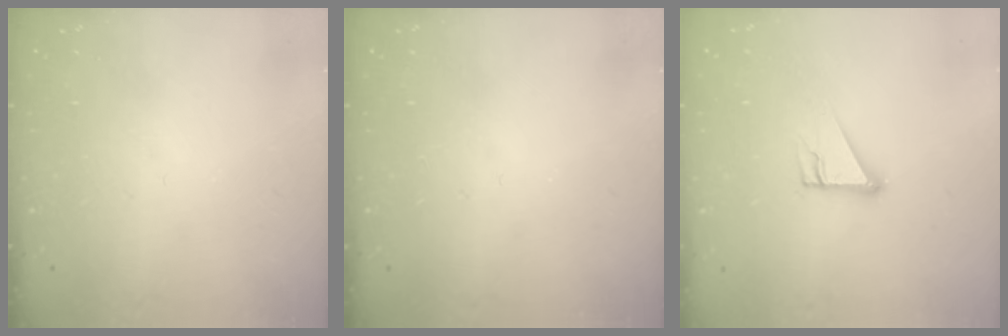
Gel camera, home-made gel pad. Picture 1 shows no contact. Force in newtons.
{"total": 0.0}
{"total": 5.1, "press": 5.0, "slide": 0.4}